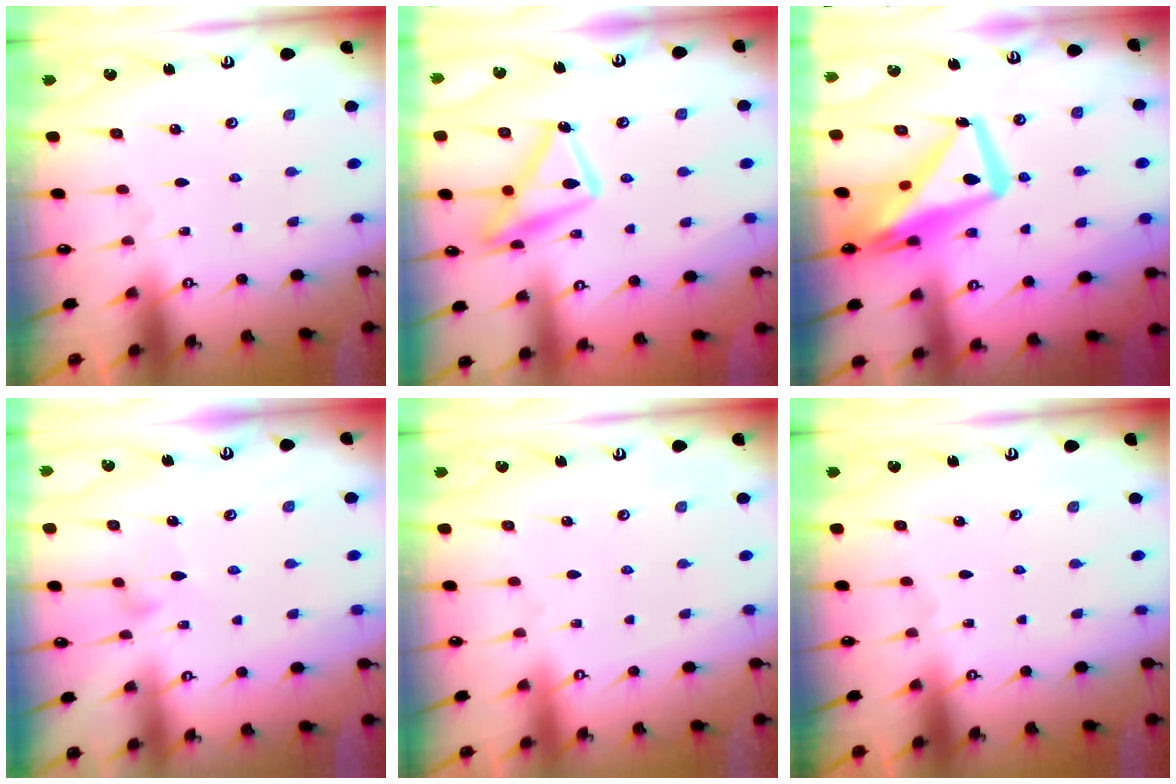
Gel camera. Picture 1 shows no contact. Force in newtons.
{"total": 15.8, "press": 15.7, "slide": 1.3}
{"total": 16.9, "press": 16.8, "slide": 1.8}
{"total": 7.8, "press": 7.8, "slide": 0.5}
{"total": 4.0, "press": 4.0, "slide": 0.1}
{"total": 0.0}